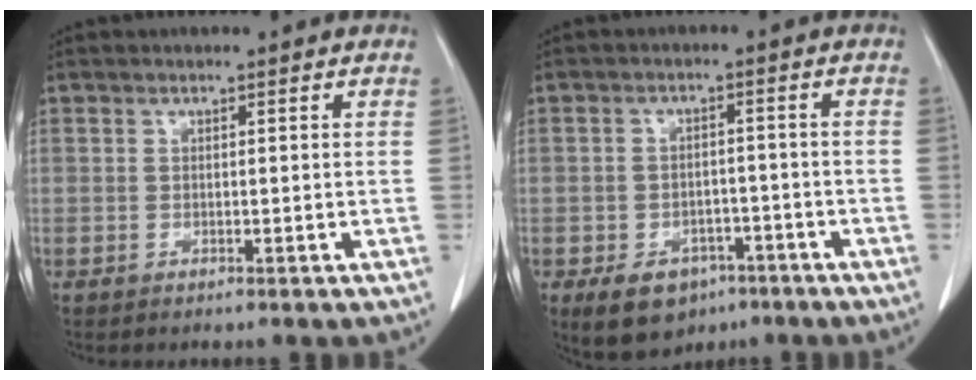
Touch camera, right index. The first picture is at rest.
{"total": 8.4, "force": [-5.1, 5.4, 3.8], "torque": [-0.063, 0.006, -0.070]}